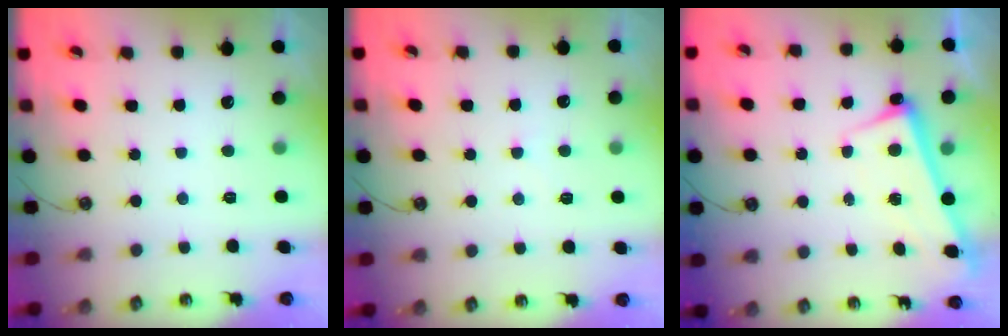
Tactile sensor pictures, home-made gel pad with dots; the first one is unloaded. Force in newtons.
{"total": 3.9, "press": 3.9, "slide": 0.3}
{"total": 2.6, "press": 2.4, "slide": 0.9}